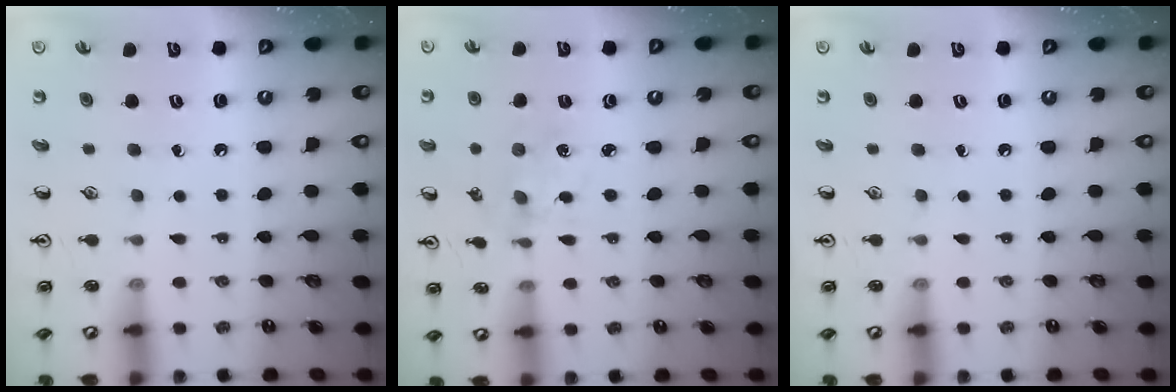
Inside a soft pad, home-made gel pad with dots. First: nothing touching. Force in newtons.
{"total": 2.0, "press": 1.9, "slide": 0.4}
{"total": 0.0}